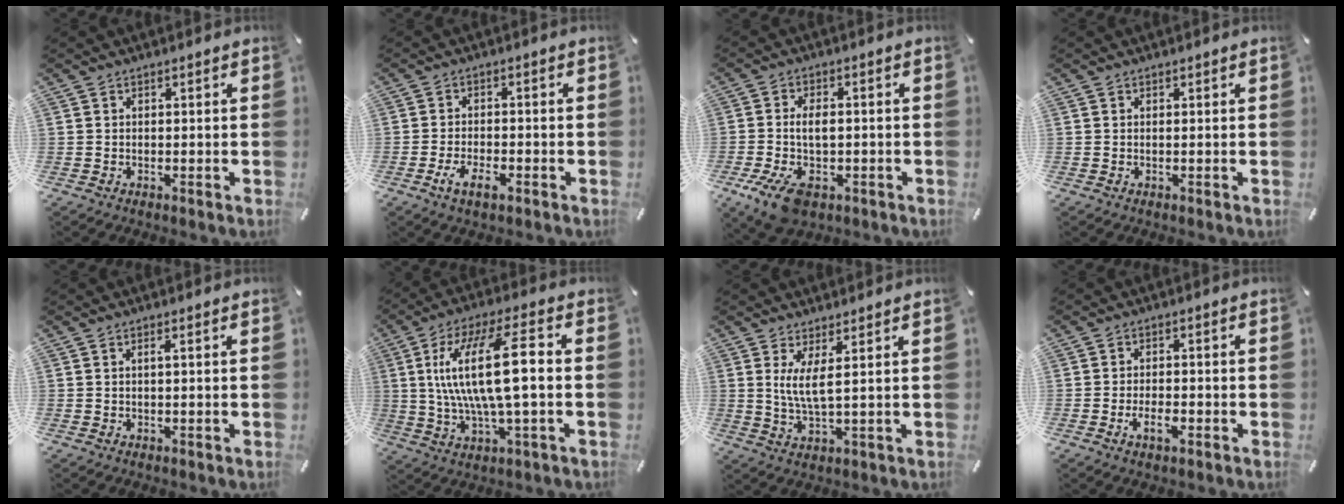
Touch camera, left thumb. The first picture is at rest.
{"total": 5.2, "force": [-2.6, 2.2, 3.9], "torque": [-0.080, 0.004, -0.048]}
{"total": 10.6, "force": [-2.0, 6.6, 8.1], "torque": [-0.149, 0.001, -0.033]}
{"total": 0.0}
{"total": 1.2, "force": [0.2, 0.0, 1.2], "torque": [-0.022, -0.001, 0.002]}
{"total": 18.0, "force": [1.6, 4.8, 17.3], "torque": [-0.356, -0.002, 0.011]}
{"total": 5.6, "force": [1.9, 1.0, 5.2], "torque": [-0.112, -0.006, 0.032]}
{"total": 4.6, "force": [-2.0, 2.0, 3.6], "torque": [-0.063, 0.009, -0.036]}